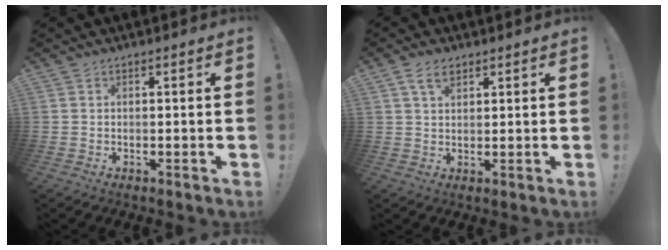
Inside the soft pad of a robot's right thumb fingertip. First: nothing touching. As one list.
[{"total": 5.1, "force": [2.9, 2.9, 3.0], "torque": [-0.049, -0.004, 0.054]}]